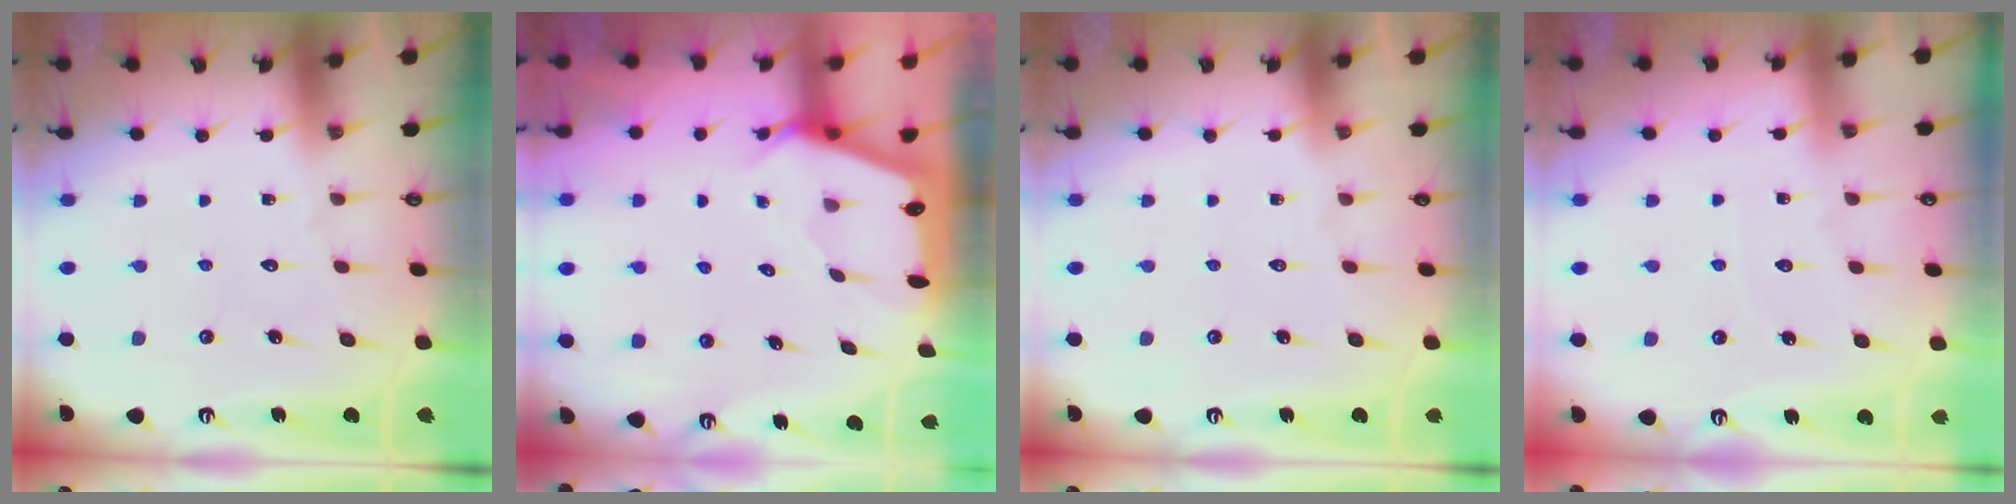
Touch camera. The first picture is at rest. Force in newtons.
{"total": 2.3, "press": 2.3, "slide": 0.3}
{"total": 0.0}
{"total": 2.7, "press": 2.7, "slide": 0.4}